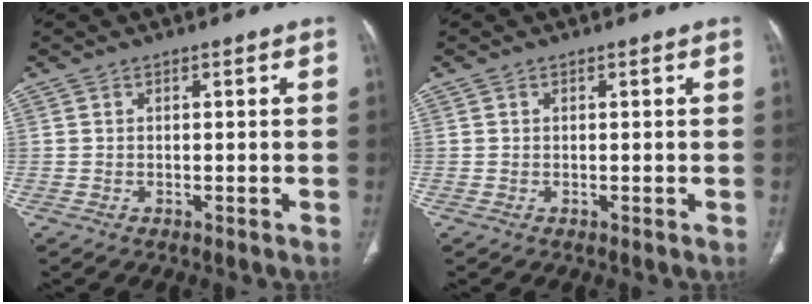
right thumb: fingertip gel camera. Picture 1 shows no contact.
{"total": 0.0}